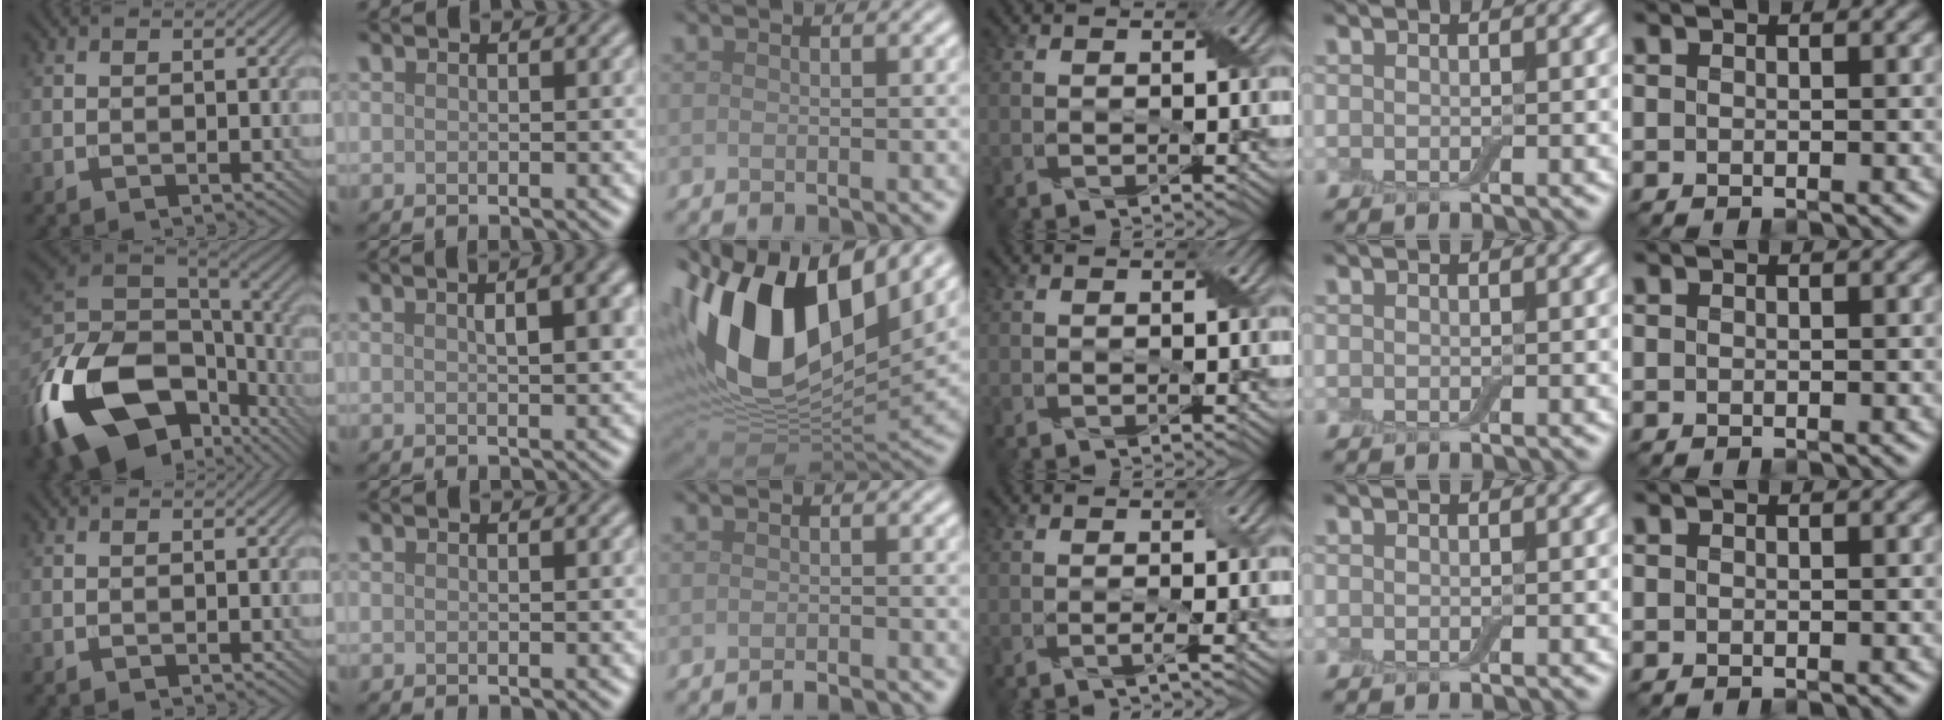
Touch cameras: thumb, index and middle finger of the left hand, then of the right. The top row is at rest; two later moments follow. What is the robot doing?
{"motion": "peel", "object": "aluminum foil"}